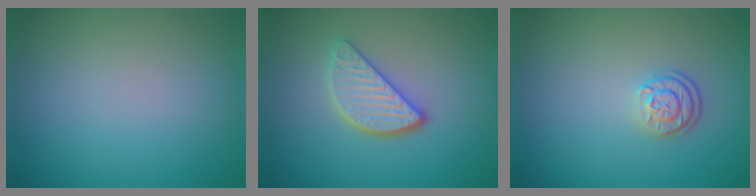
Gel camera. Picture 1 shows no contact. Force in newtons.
{"total": 3.5, "press": 2.9, "slide": 2.0}
{"total": 2.4, "press": 1.9, "slide": 1.5}